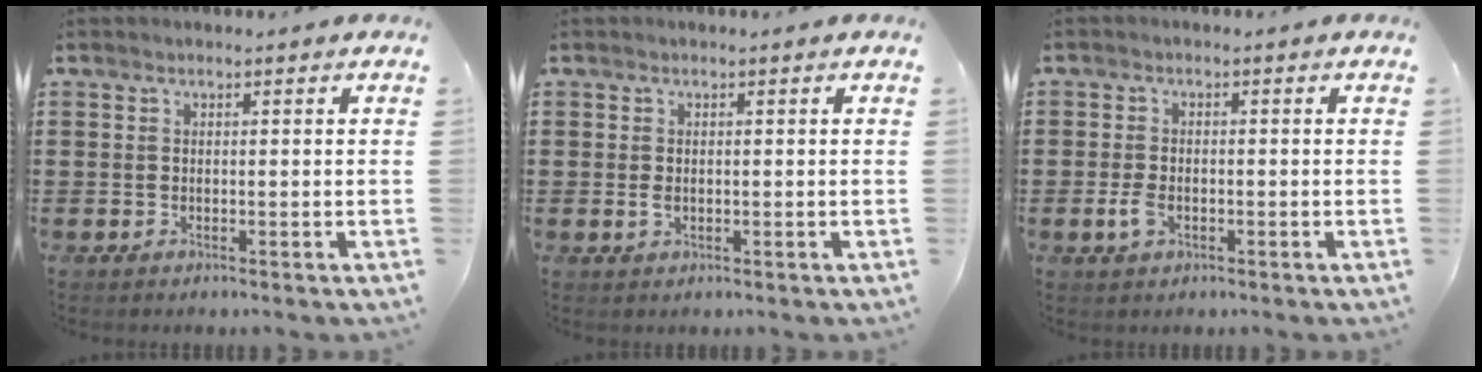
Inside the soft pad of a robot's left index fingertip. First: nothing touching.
{"total": 1.1, "force": [-0.1, 0.6, 1.0], "torque": [-0.026, -0.002, -0.004]}
{"total": 2.7, "force": [-0.8, 1.5, 2.1], "torque": [-0.062, -0.009, -0.020]}